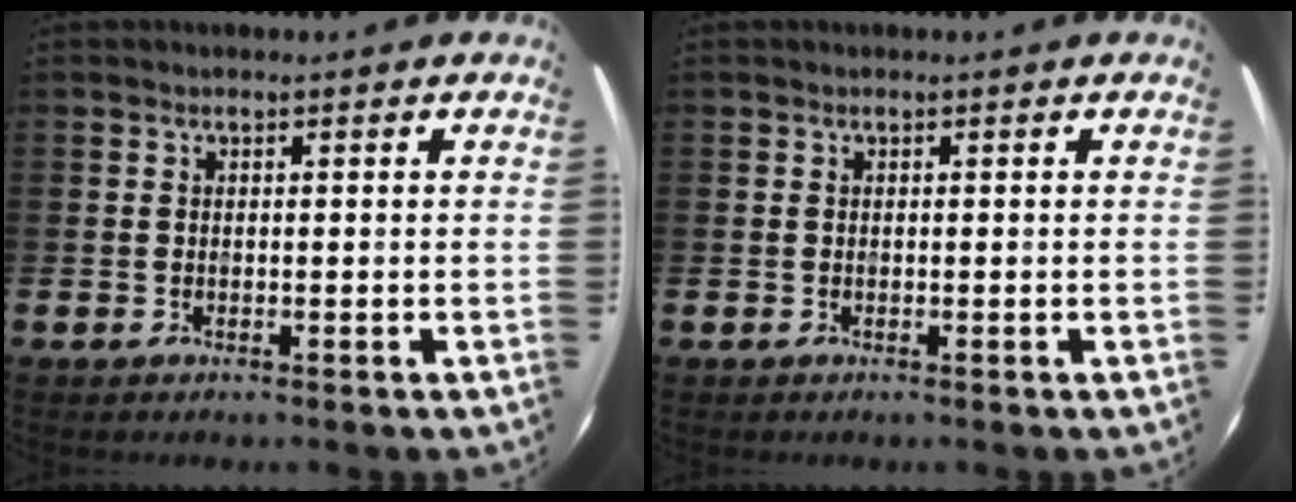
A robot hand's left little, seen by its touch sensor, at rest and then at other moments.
{"total": 0.0}